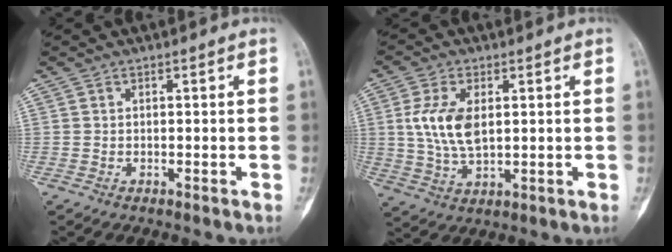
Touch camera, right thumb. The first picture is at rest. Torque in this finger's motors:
{"motor_torque": [0.44, 0.24, 0.38, -0.34, 0.08]}